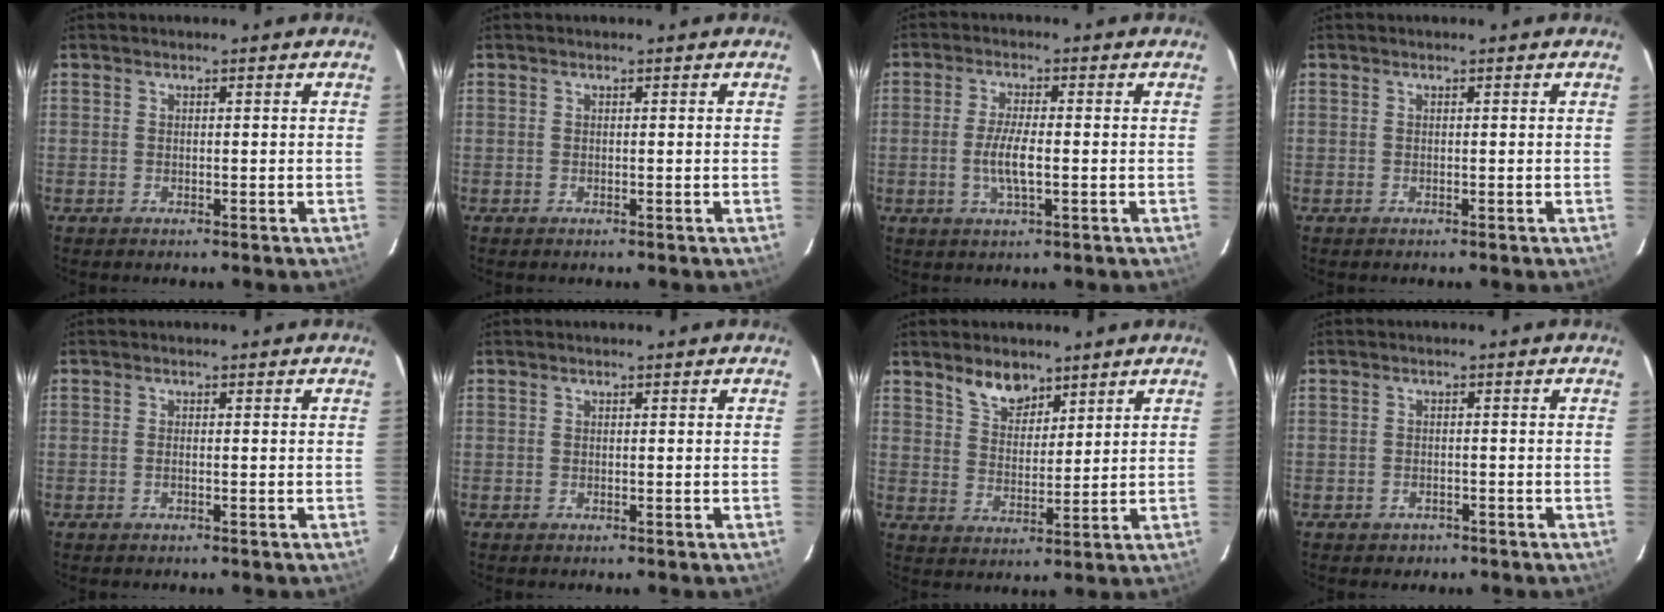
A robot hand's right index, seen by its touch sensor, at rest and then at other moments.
{"total": 0.0}
{"total": 5.3, "force": [-1.0, 1.2, 5.0], "torque": [-0.098, -0.006, -0.017]}
{"total": 0.0}
{"total": 0.6, "force": [-0.2, 0.1, 0.6], "torque": [-0.013, 0.001, -0.005]}
{"total": 0.0}
{"total": 6.3, "force": [4.8, 3.1, 2.7], "torque": [-0.042, 0.006, 0.091]}
{"total": 2.5, "force": [-1.6, 1.9, 0.3], "torque": [-0.014, 0.003, -0.017]}